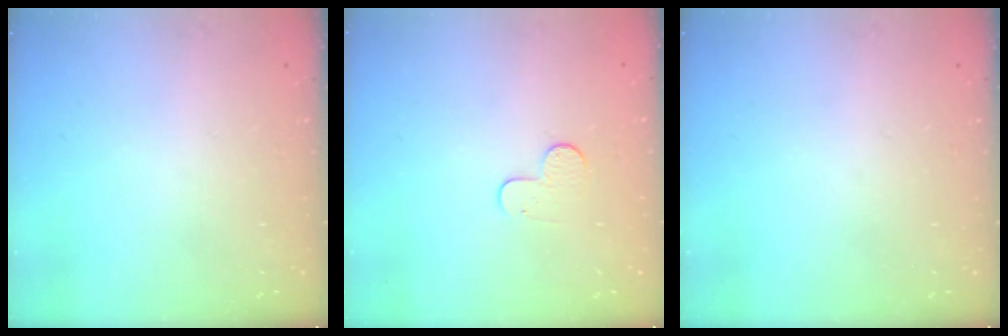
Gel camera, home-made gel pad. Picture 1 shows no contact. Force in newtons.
{"total": 5.9, "press": 5.9, "slide": 0.4}
{"total": 0.0}